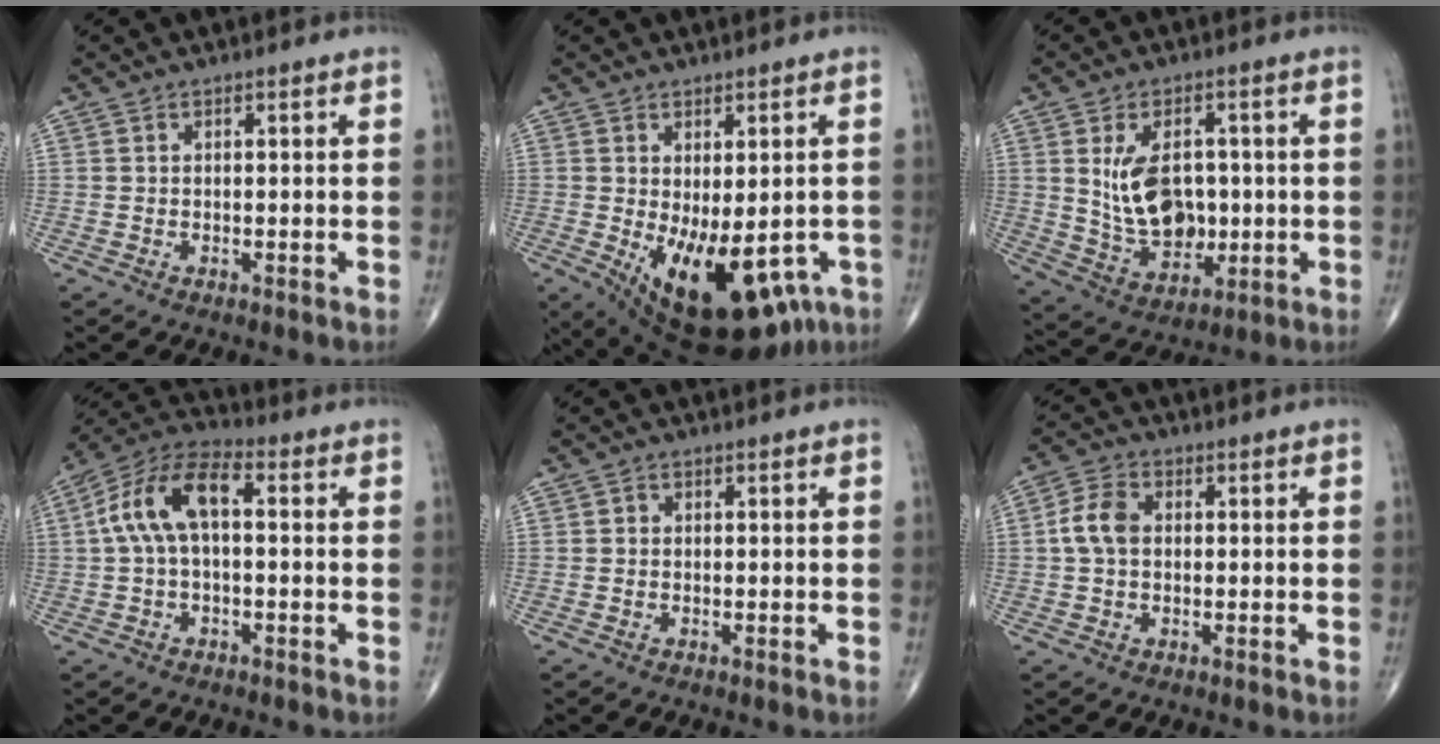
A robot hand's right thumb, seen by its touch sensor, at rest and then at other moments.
{"total": 18.5, "force": [-6.4, 9.3, 14.6], "torque": [-0.185, -0.011, -0.068]}
{"total": 12.2, "force": [1.0, 8.1, 9.1], "torque": [-0.129, -0.009, 0.035]}
{"total": 11.6, "force": [1.2, 5.8, 10.0], "torque": [-0.197, 0.041, 0.011]}
{"total": 0.7, "force": [0.0, 0.6, 0.3], "torque": [0.000, 0.002, -0.004]}
{"total": 5.7, "force": [0.3, 4.0, 4.1], "torque": [-0.083, 0.015, -0.002]}